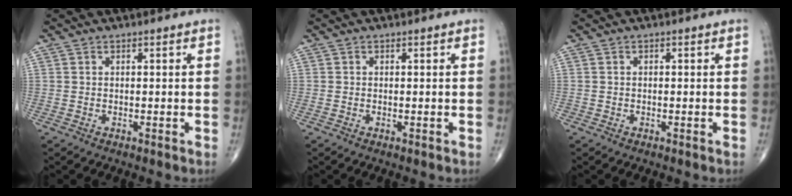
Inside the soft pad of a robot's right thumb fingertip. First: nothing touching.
{"total": 0.0}
{"total": 0.0}